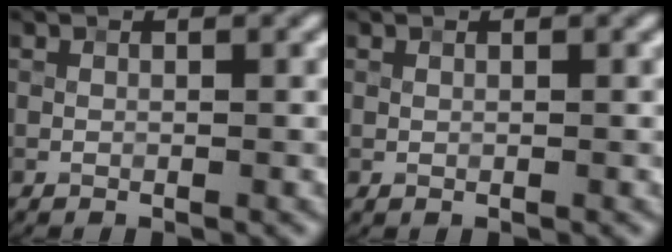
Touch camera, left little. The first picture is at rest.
{"total": 0.0}